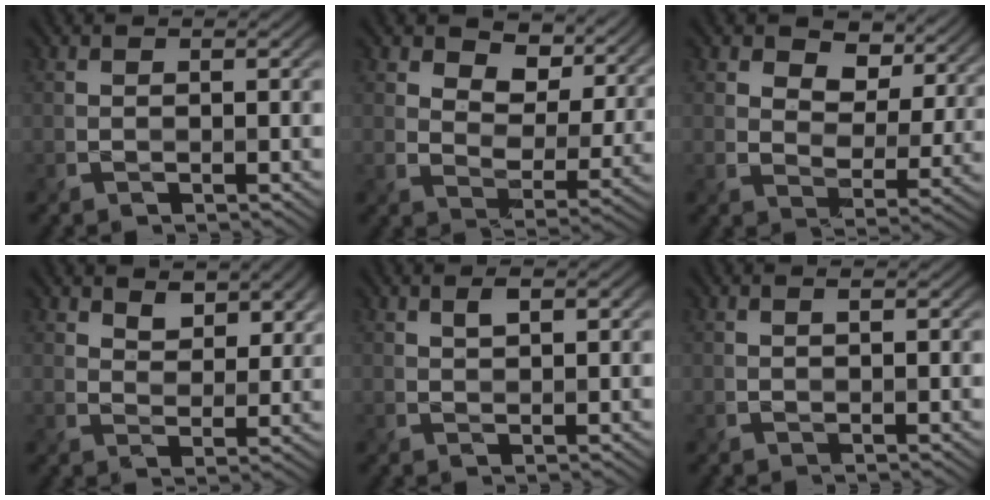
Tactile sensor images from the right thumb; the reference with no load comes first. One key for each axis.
{"total": 9.5, "fx": 4.7, "fy": 5.9, "fz": 5.9, "tx": -0.106, "ty": -0.001, "tz": 0.072}
{"total": 8.5, "fx": 4.2, "fy": 5.5, "fz": 5.0, "tx": -0.090, "ty": -0.003, "tz": 0.064}
{"total": 4.1, "fx": 3.0, "fy": 2.1, "fz": 1.9, "tx": -0.035, "ty": -0.009, "tz": 0.052}
{"total": 1.9, "fx": 1.1, "fy": 0.8, "fz": 1.3, "tx": -0.025, "ty": 0.000, "tz": 0.022}
{"total": 0.6, "fx": 0.5, "fy": 0.1, "fz": 0.3, "tx": -0.009, "ty": 0.000, "tz": 0.009}